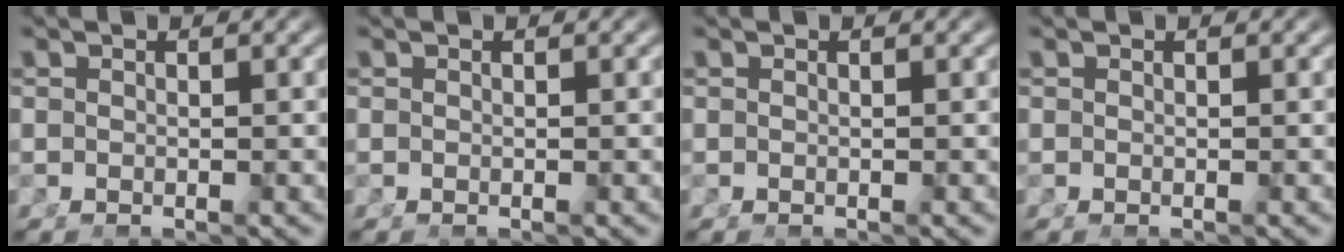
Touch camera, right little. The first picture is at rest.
{"total": 0.0}
{"total": 0.0}
{"total": 0.0}